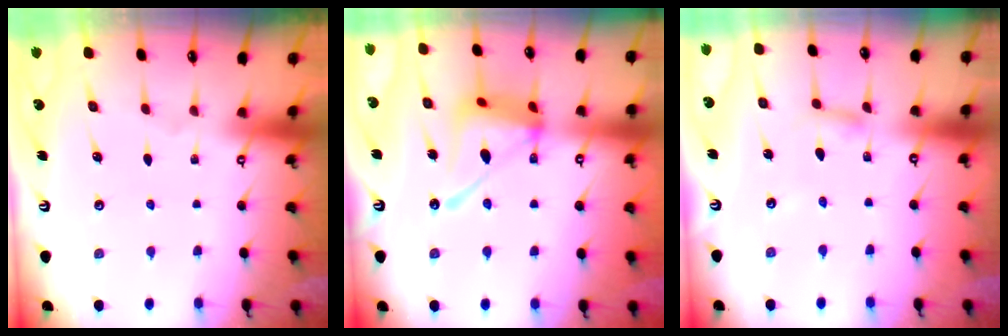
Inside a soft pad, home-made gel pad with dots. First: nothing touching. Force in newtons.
{"total": 17.0, "press": 17.0, "slide": 1.5}
{"total": 2.8, "press": 2.7, "slide": 0.3}